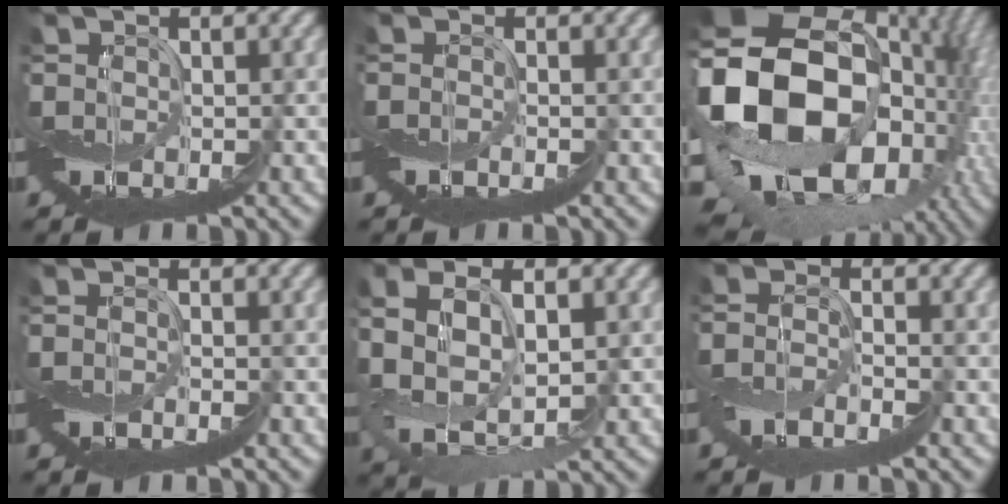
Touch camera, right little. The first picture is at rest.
{"total": 2.5, "force": [-2.1, -1.0, -1.0], "torque": [0.008, 0.012, -0.033]}
{"total": 14.3, "force": [1.7, 11.0, 8.9], "torque": [-0.234, 0.004, 0.053]}
{"total": 2.6, "force": [-2.1, -1.3, -0.9], "torque": [0.002, 0.010, -0.036]}
{"total": 2.8, "force": [1.4, 0.6, 2.3], "torque": [-0.096, 0.019, 0.023]}
{"total": 3.2, "force": [-2.2, -2.1, -1.0], "torque": [-0.014, 0.001, -0.051]}